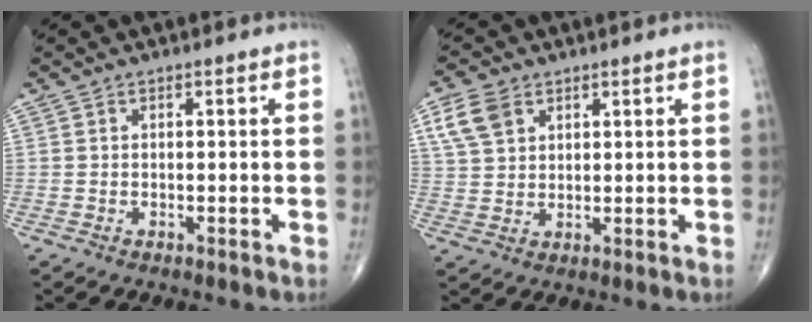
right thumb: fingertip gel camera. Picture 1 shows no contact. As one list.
[{"total": 6.5, "force": [3.2, 4.4, 3.6], "torque": [-0.063, -0.003, 0.067]}]